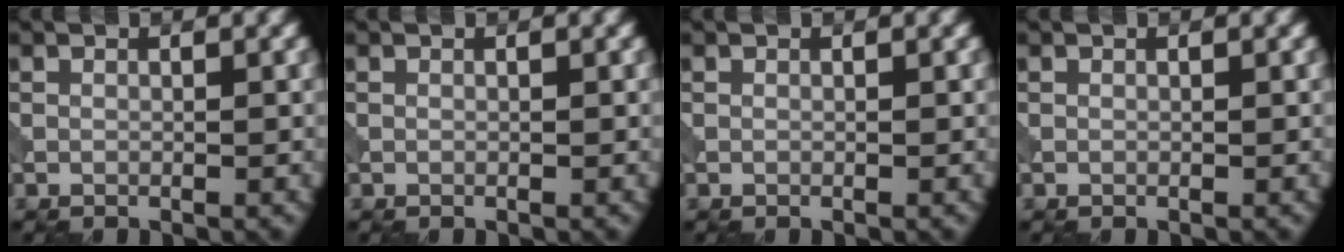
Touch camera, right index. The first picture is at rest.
{"total": 0.0}
{"total": 0.0}
{"total": 0.0}